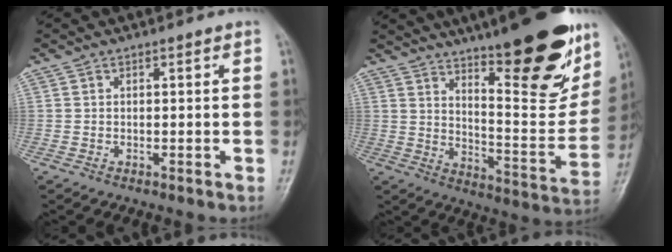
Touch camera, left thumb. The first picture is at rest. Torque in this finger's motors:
{"motor_torque": [0.91, 0.86, 1.29, -1.48, 0.13]}